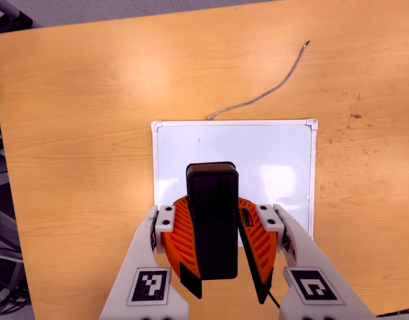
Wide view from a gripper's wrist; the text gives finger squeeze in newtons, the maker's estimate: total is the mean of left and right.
{"total": 11.2, "left": 10.6, "right": 11.7}